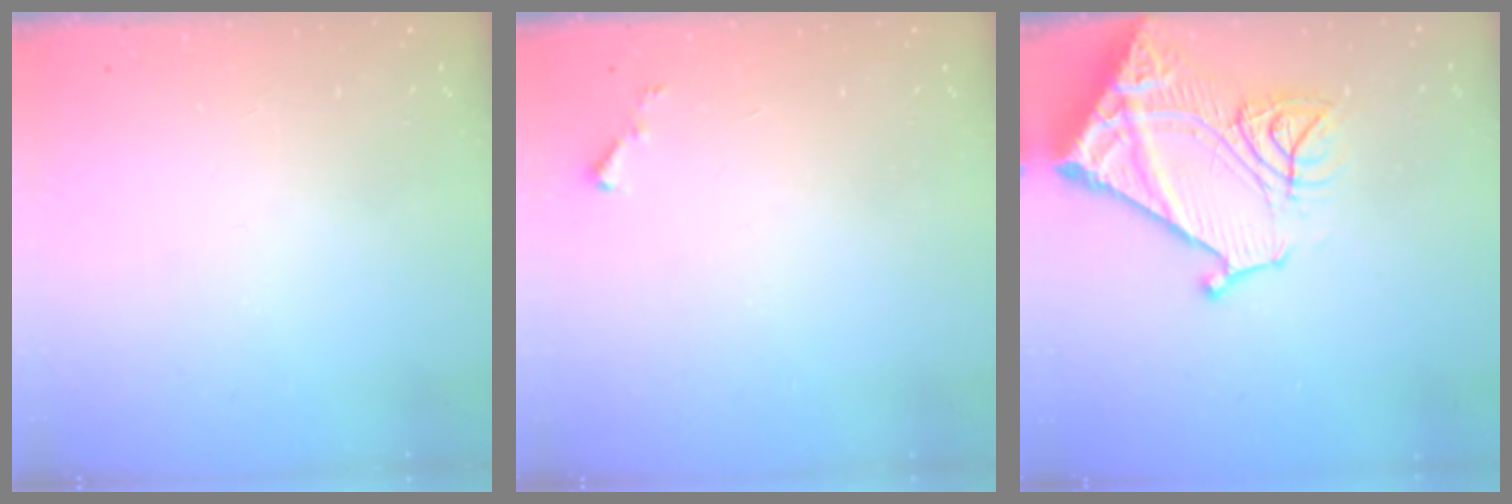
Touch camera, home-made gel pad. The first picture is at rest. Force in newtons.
{"total": 3.1, "press": 3.1, "slide": 0.2}
{"total": 22.0, "press": 21.8, "slide": 2.5}